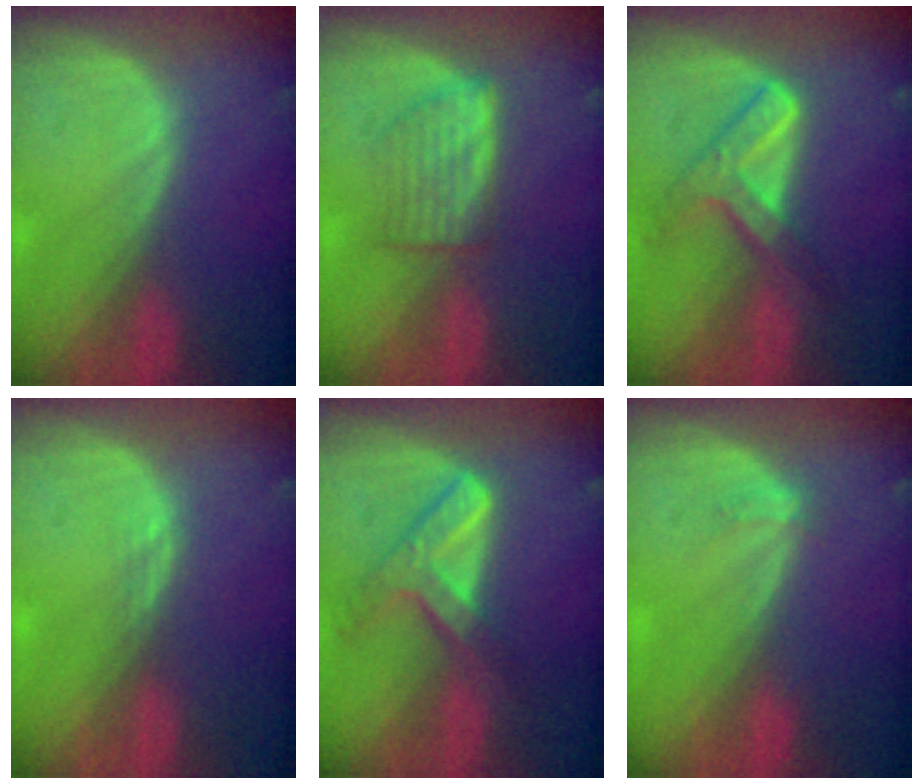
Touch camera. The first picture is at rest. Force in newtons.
{"total": 5.0, "press": 4.9, "slide": 0.7}
{"total": 7.2, "press": 6.2, "slide": 3.8}
{"total": 1.0, "press": 0.8, "slide": 0.7}
{"total": 7.4, "press": 6.2, "slide": 4.0}
{"total": 1.5, "press": 1.1, "slide": 1.0}